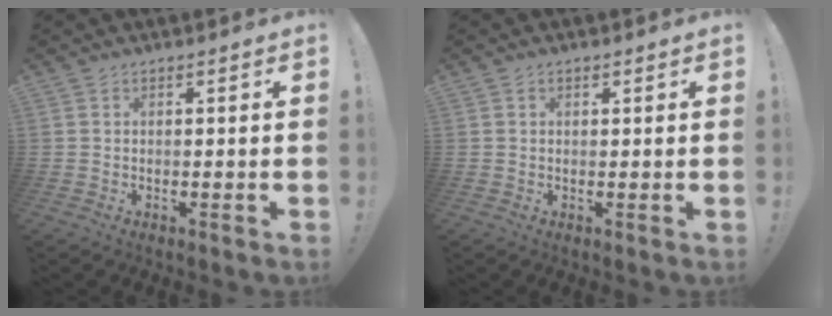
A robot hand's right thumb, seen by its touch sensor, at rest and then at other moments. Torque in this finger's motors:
{"motor_torque": [0.02, -0.11, -0.20, 0.11, 0.03]}